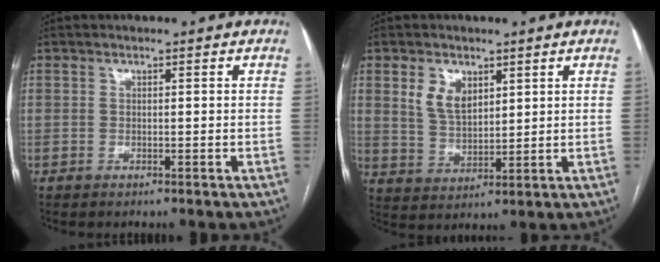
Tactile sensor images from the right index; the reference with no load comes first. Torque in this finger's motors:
{"motor_torque": [0.12, 0.07, 0.13, 0.04]}